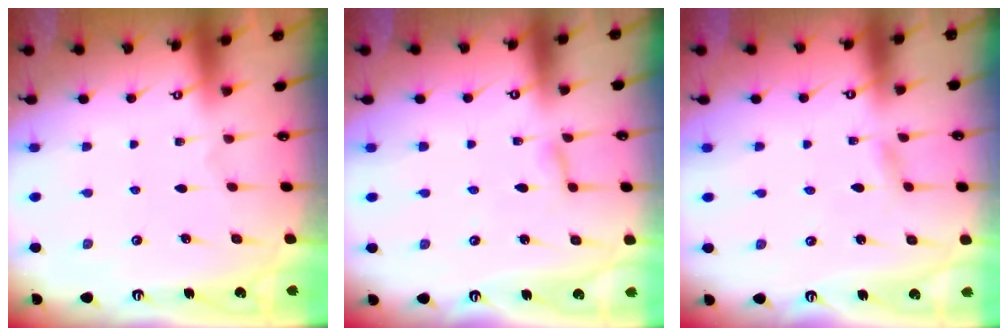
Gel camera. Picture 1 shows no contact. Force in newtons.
{"total": 3.0, "press": 3.0, "slide": 0.3}
{"total": 2.1, "press": 2.1, "slide": 0.2}